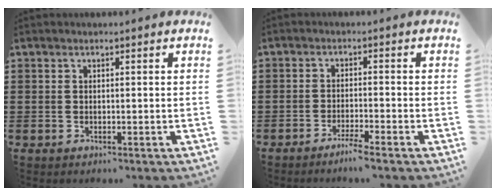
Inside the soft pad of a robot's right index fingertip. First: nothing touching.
{"total": 2.4, "force": [-2.1, -0.4, 1.3], "torque": [-0.028, -0.001, -0.041]}